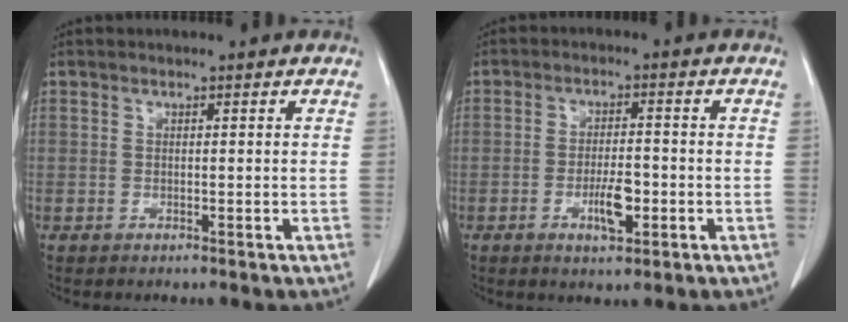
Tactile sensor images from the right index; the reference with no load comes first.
{"total": 4.9, "force": [-1.9, 1.4, 4.3], "torque": [-0.078, -0.001, -0.028]}